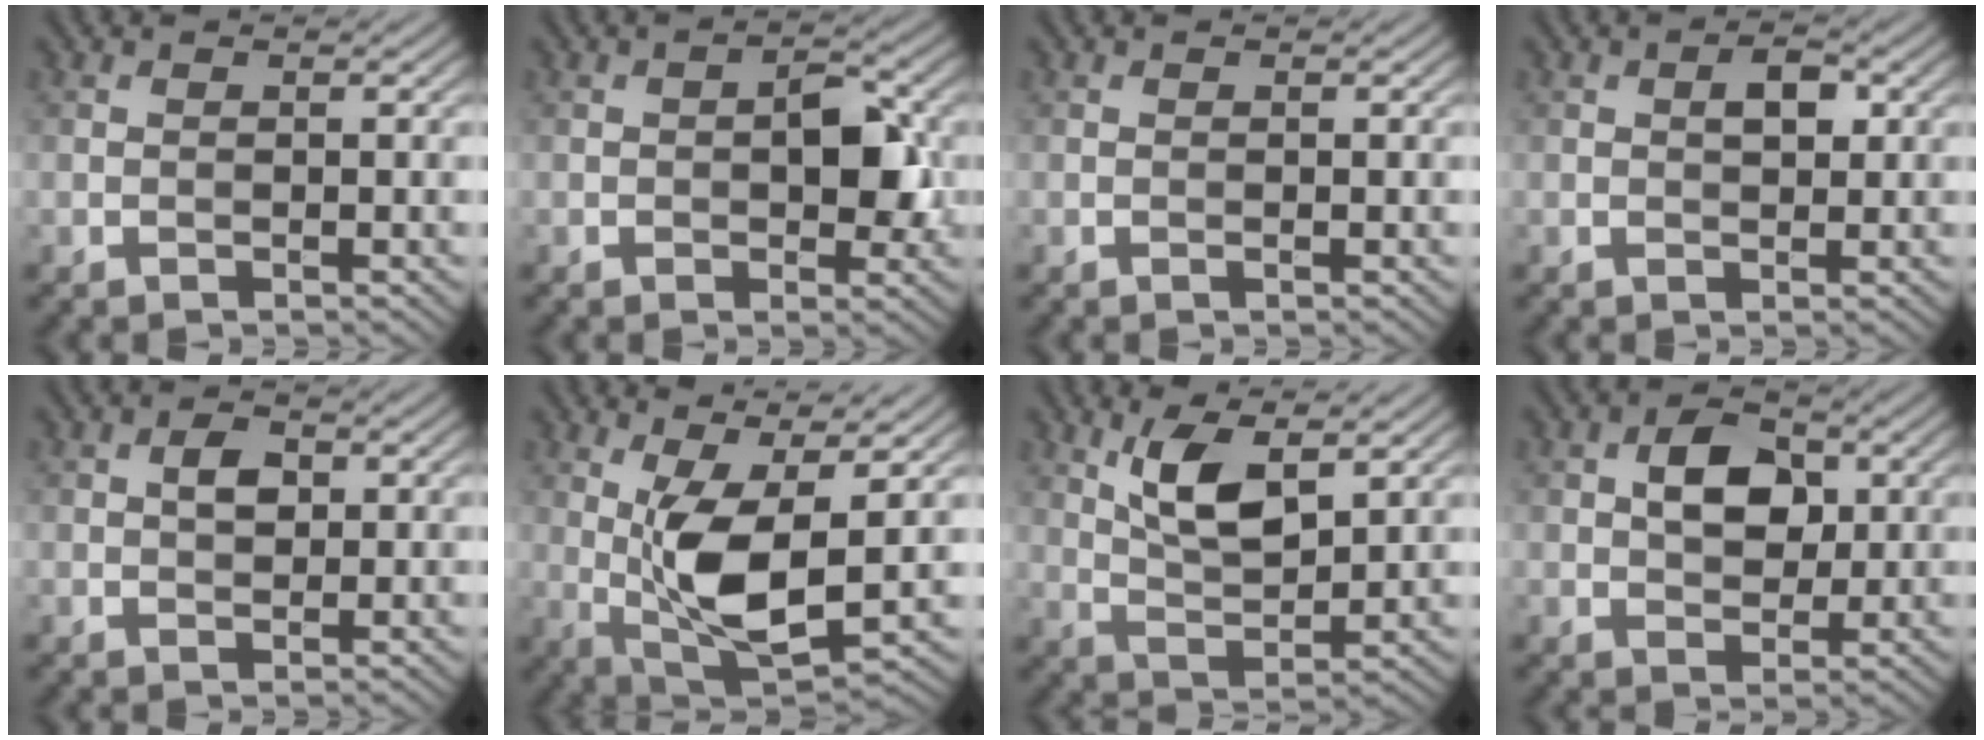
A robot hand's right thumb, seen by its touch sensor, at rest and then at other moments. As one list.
[{"total": 5.1, "force": [-0.1, 2.6, 4.3], "torque": [-0.060, 0.001, -0.003]}, {"total": 0.0}, {"total": 2.4, "force": [0.6, 1.3, 1.9], "torque": [-0.030, 0.001, 0.008]}, {"total": 2.4, "force": [0.4, 1.6, 1.7], "torque": [-0.033, 0.003, 0.004]}, {"total": 9.7, "force": [0.7, 3.5, 9.0], "torque": [-0.181, -0.003, 0.016]}, {"total": 7.0, "force": [3.3, 2.7, 5.5], "torque": [-0.115, -0.006, 0.065]}, {"total": 5.6, "force": [1.1, 3.8, 4.0], "torque": [-0.068, 0.004, 0.012]}]